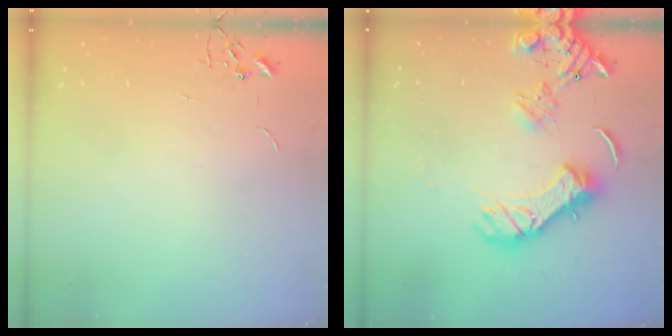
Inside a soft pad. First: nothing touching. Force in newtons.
{"total": 15.8, "press": 15.6, "slide": 2.3}